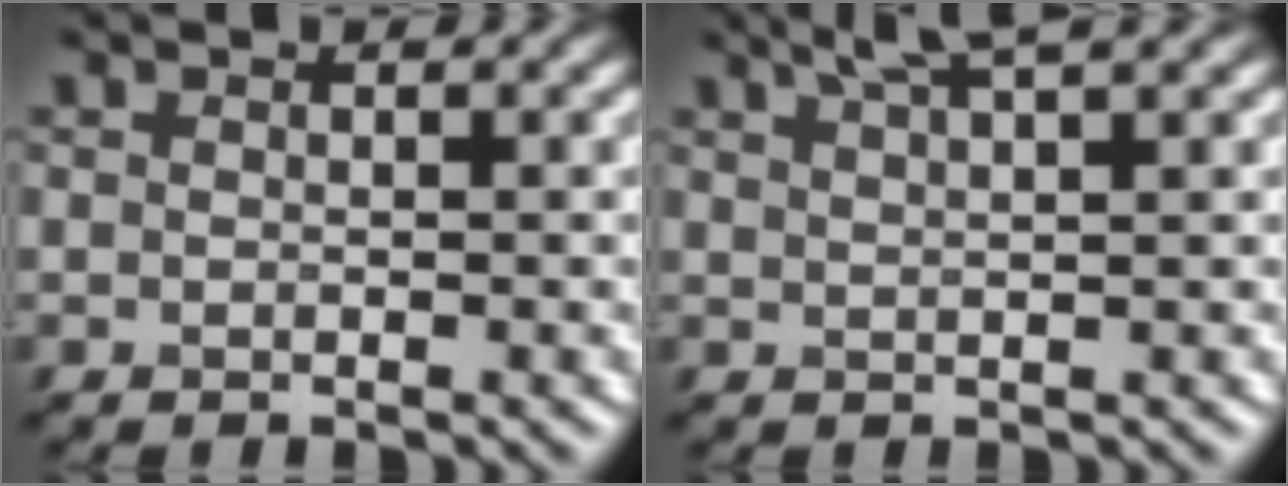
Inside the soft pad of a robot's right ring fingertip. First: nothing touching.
{"total": 4.2, "force": [3.2, 0.7, 2.7], "torque": [-0.019, 0.016, 0.034]}